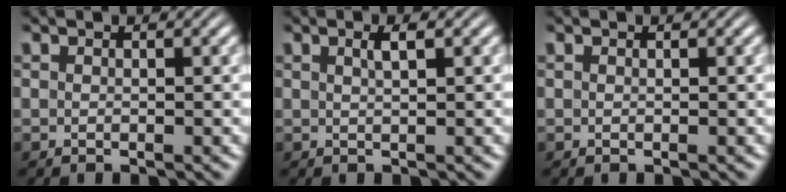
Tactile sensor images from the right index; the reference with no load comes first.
{"total": 1.3, "force": [0.4, -0.1, 1.3], "torque": [-0.019, 0.001, 0.009]}
{"total": 0.0}